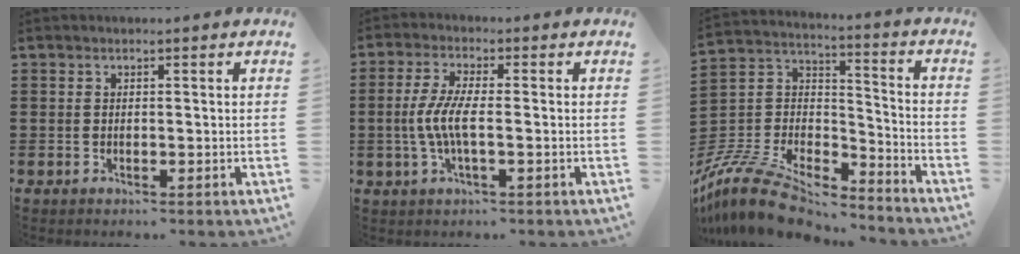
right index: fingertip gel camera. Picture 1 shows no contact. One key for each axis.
{"total": 5.5, "fx": -1.0, "fy": 1.3, "fz": 5.3, "tx": -0.129, "ty": -0.010, "tz": -0.031}
{"total": 11.8, "fx": -10.5, "fy": 3.2, "fz": 4.4, "tx": -0.104, "ty": 0.011, "tz": -0.209}